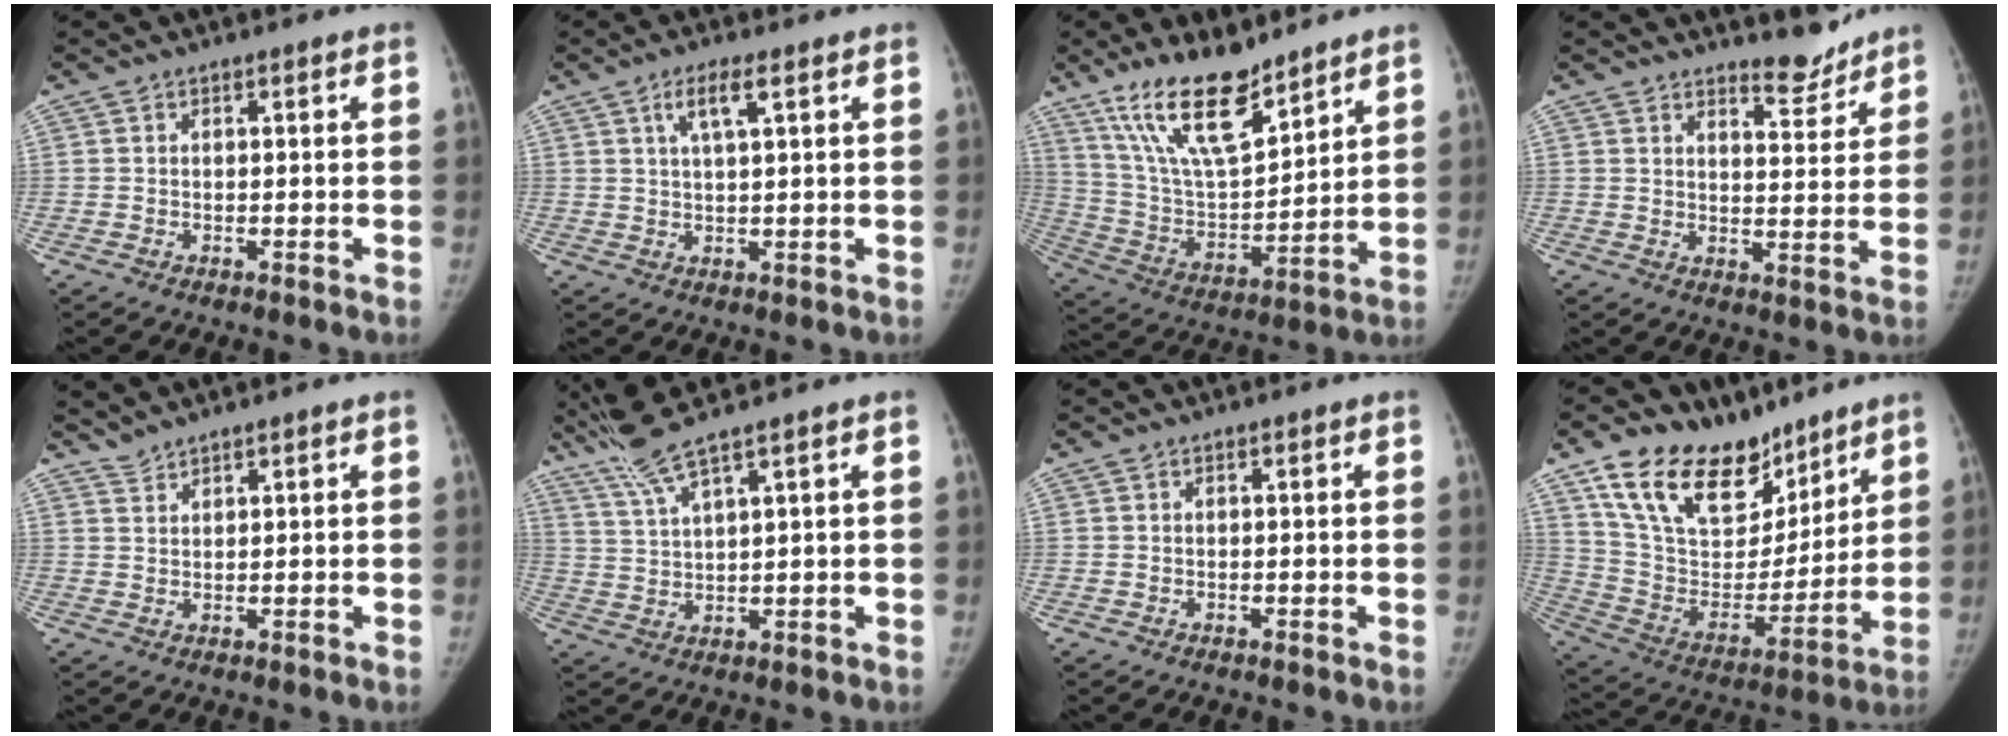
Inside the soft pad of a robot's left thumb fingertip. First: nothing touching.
{"total": 4.6, "force": [2.1, 0.8, 3.9], "torque": [-0.080, -0.002, 0.044]}
{"total": 17.6, "force": [12.6, 5.8, 10.9], "torque": [-0.163, -0.067, 0.242]}
{"total": 5.3, "force": [4.9, 1.3, 1.2], "torque": [0.006, -0.047, 0.075]}
{"total": 1.9, "force": [1.9, 0.0, 0.1], "torque": [0.003, 0.004, 0.041]}
{"total": 7.4, "force": [5.8, -0.5, 4.6], "torque": [-0.100, -0.018, 0.125]}
{"total": 0.0}
{"total": 22.9, "force": [15.8, 12.6, 11.0], "torque": [-0.150, -0.060, 0.278]}